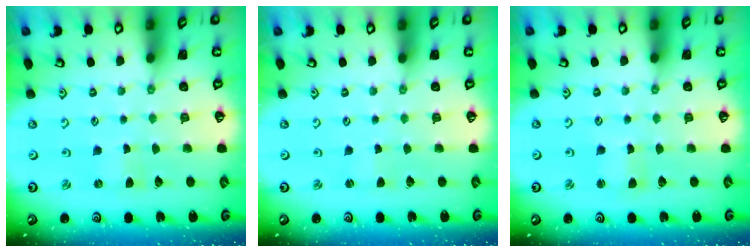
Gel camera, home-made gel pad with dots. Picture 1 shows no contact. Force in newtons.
{"total": 0.9, "press": 0.9, "slide": 0.1}
{"total": 1.0, "press": 1.0, "slide": 0.2}